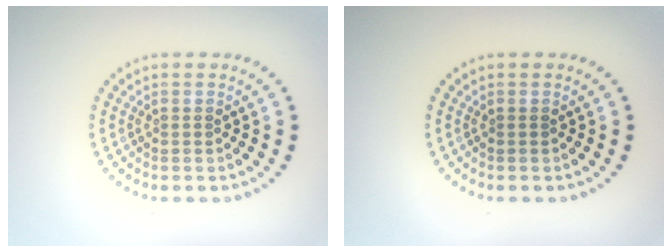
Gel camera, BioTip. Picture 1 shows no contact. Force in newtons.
{"total": 0.0}